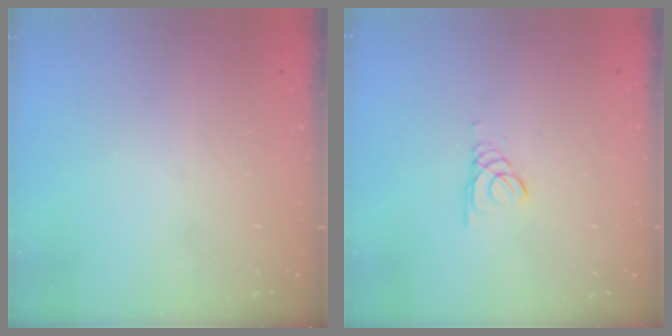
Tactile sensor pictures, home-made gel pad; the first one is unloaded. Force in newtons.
{"total": 1.0, "press": 1.0, "slide": 0.1}